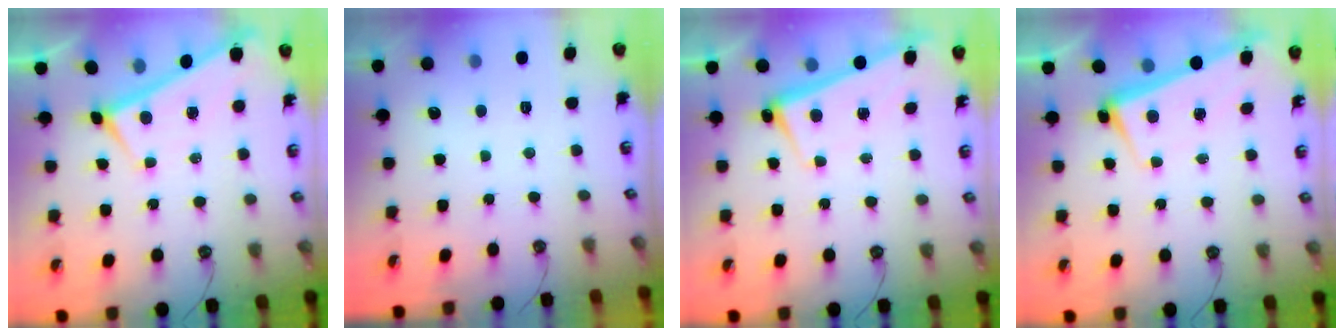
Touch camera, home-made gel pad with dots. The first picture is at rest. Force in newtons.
{"total": 0.0}
{"total": 2.8, "press": 2.6, "slide": 0.9}
{"total": 2.8, "press": 2.6, "slide": 1.0}